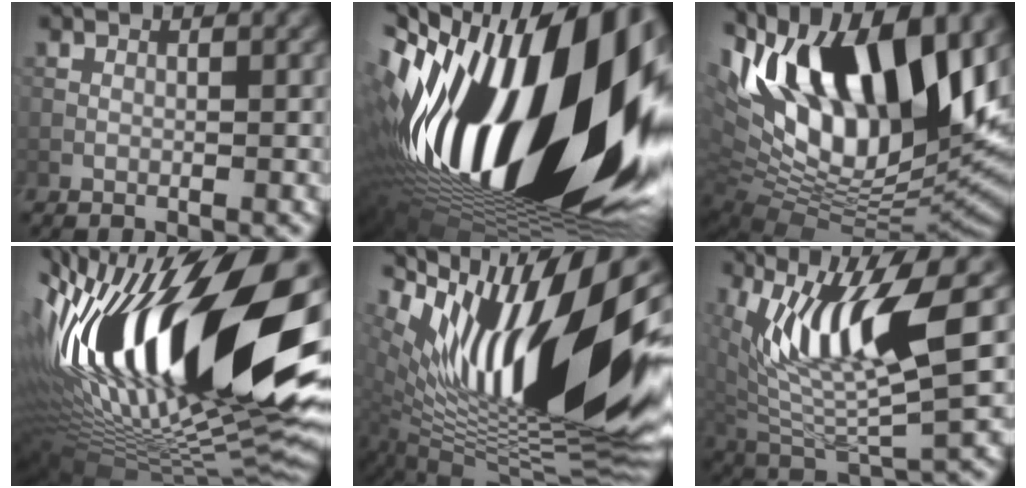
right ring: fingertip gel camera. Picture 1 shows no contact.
{"total": 22.6, "force": [-1.4, 10.8, 19.8], "torque": [-0.363, -0.022, -0.036]}
{"total": 18.4, "force": [6.5, 9.0, 14.6], "torque": [-0.249, 0.025, 0.100]}
{"total": 21.3, "force": [2.1, 8.2, 19.6], "torque": [-0.339, 0.001, 0.024]}
{"total": 18.4, "force": [5.2, 5.6, 16.8], "torque": [-0.291, 0.002, 0.082]}
{"total": 10.1, "force": [3.1, 2.7, 9.2], "torque": [-0.178, -0.012, 0.066]}